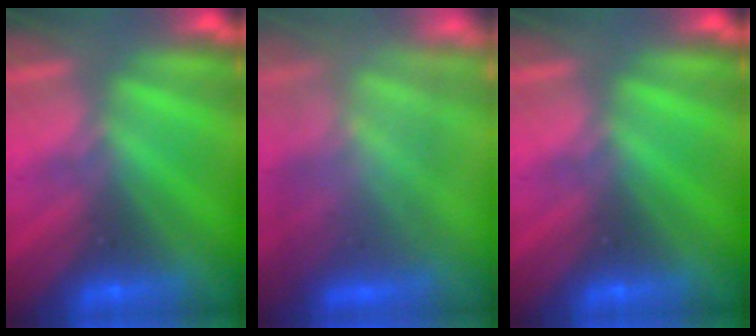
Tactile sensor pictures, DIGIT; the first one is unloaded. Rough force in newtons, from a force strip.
{"total": 4.7}
{"total": 0.0}